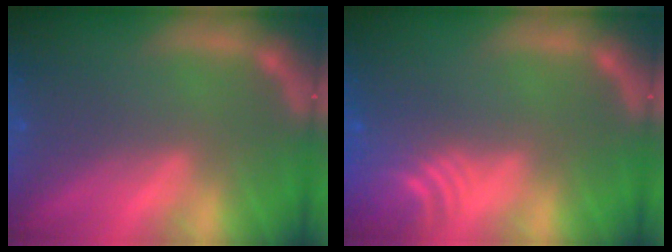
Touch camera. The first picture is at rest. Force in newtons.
{"total": 6.5}